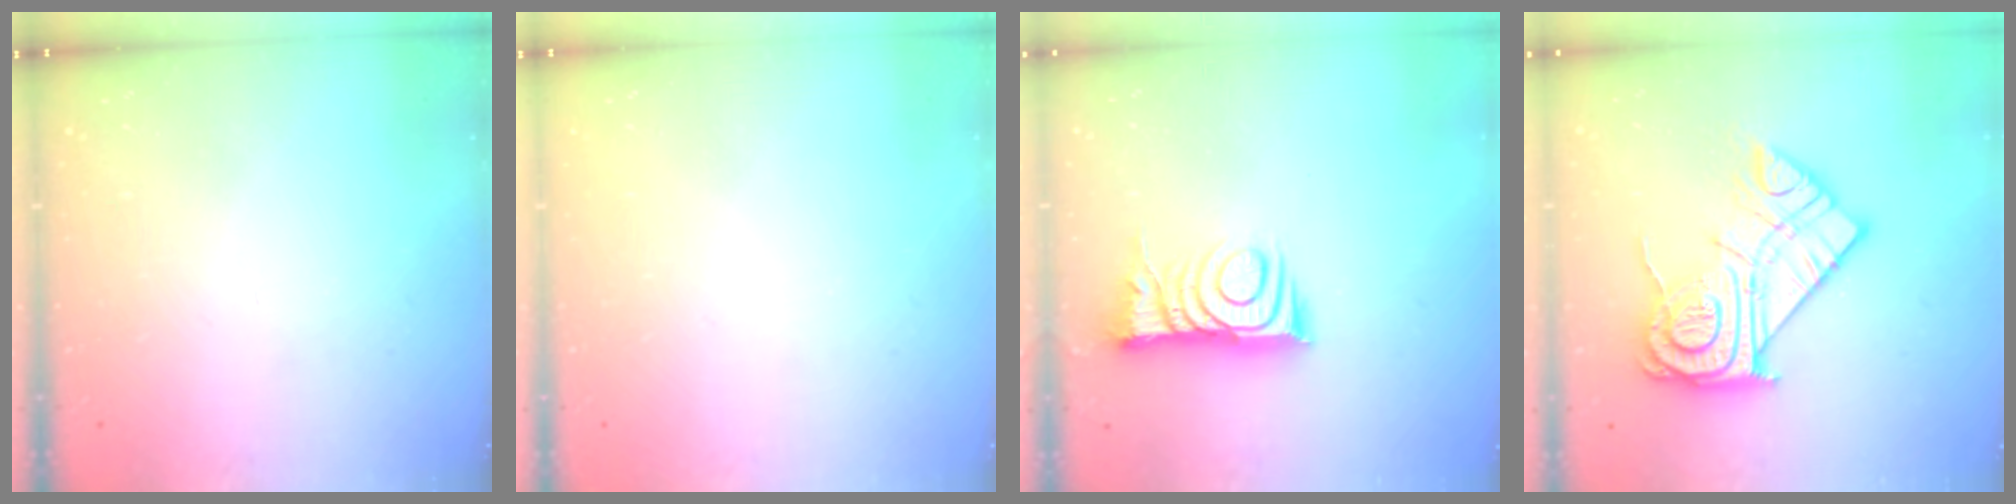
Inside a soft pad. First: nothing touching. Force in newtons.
{"total": 0.0}
{"total": 9.8, "press": 9.8, "slide": 0.2}
{"total": 19.5, "press": 19.4, "slide": 1.6}